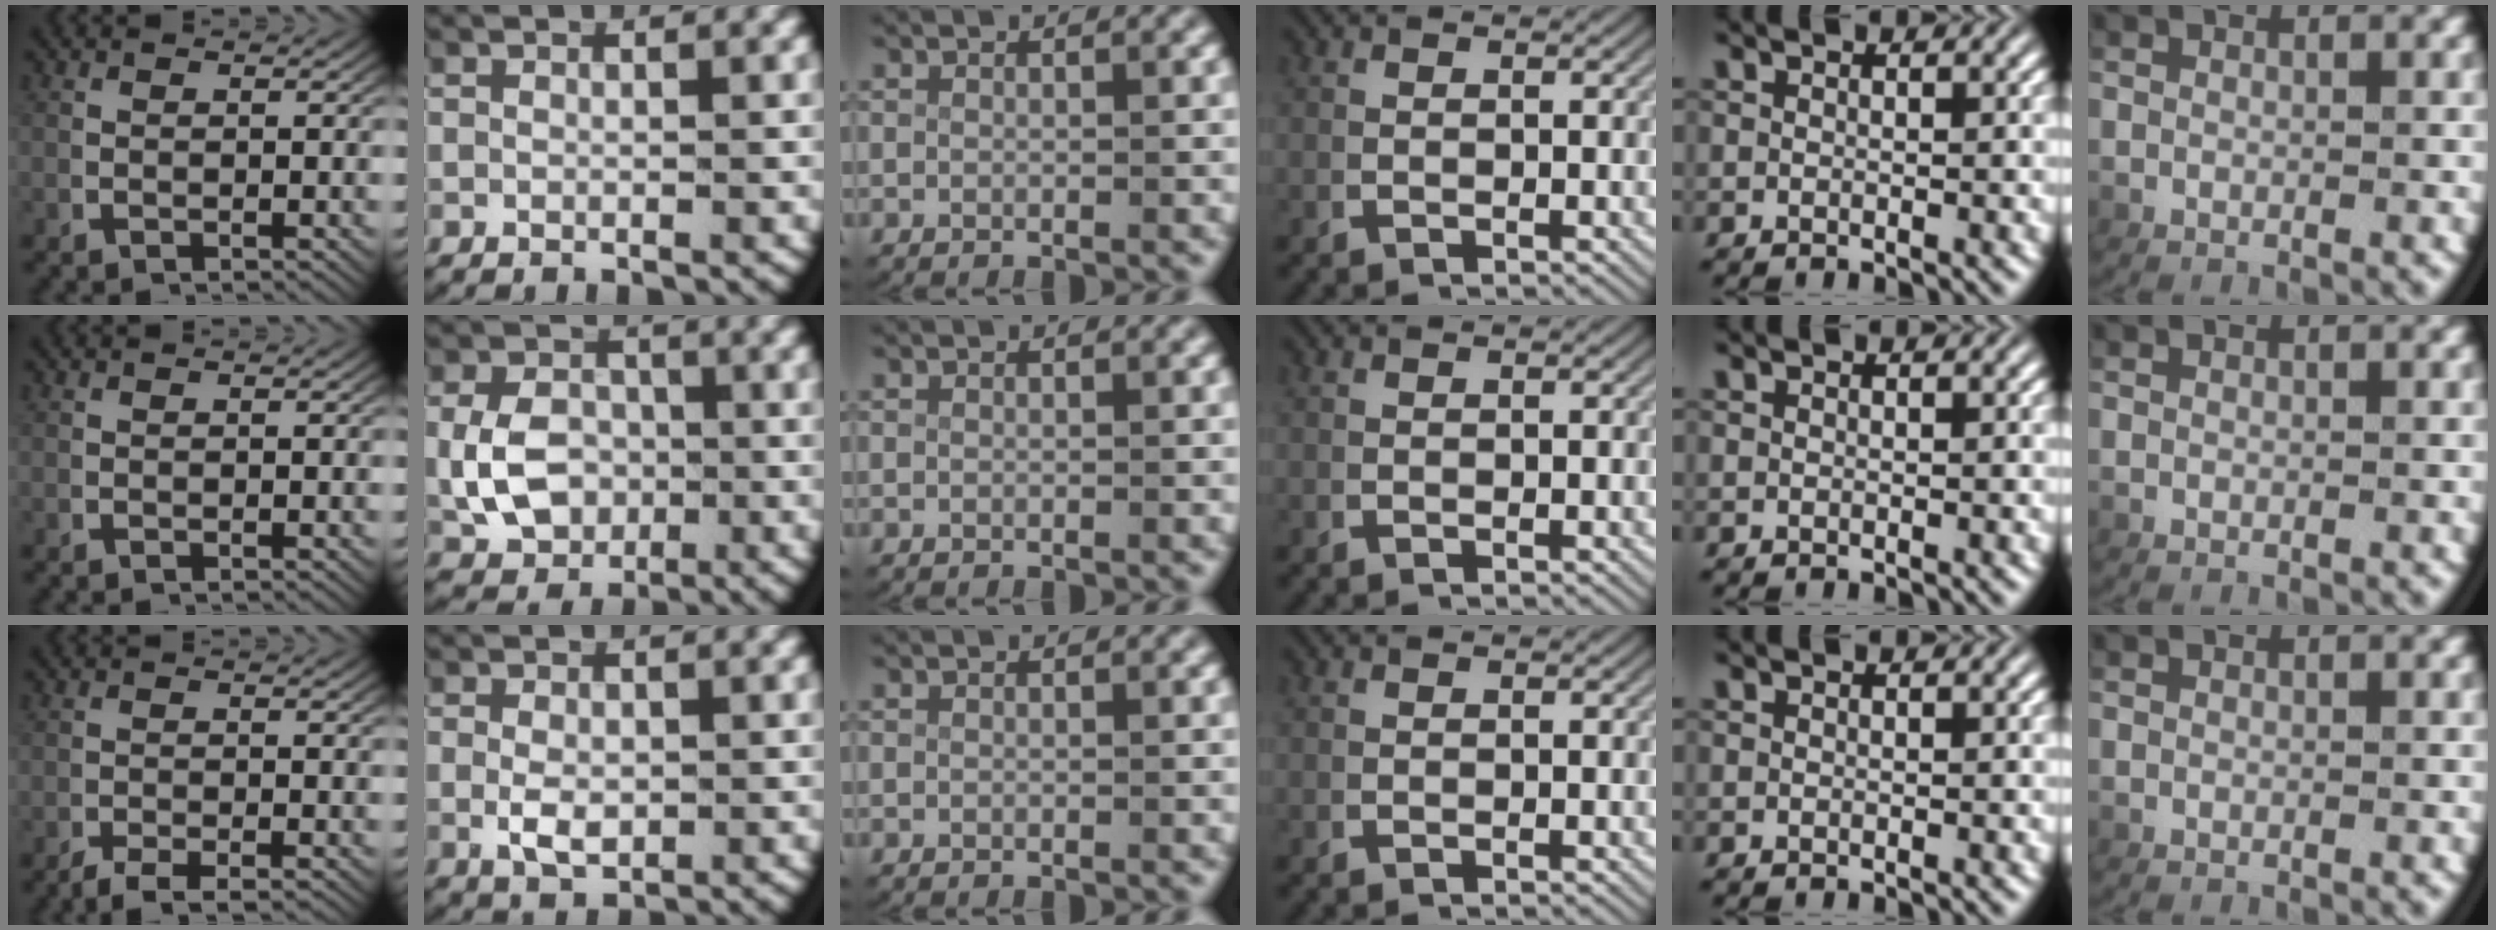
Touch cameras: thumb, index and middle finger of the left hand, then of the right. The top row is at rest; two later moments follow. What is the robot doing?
{"motion": "grasp_and_lifting", "object": "card"}